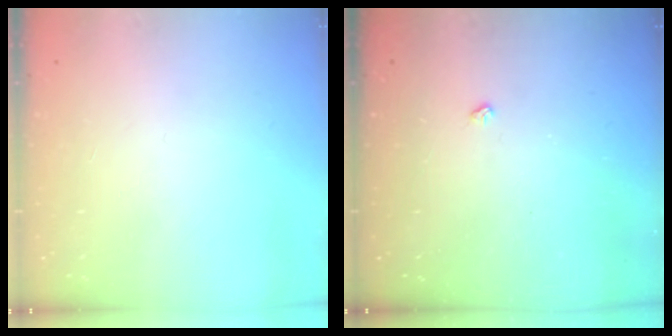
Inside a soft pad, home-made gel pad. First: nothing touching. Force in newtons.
{"total": 2.1, "press": 2.1, "slide": 0.4}